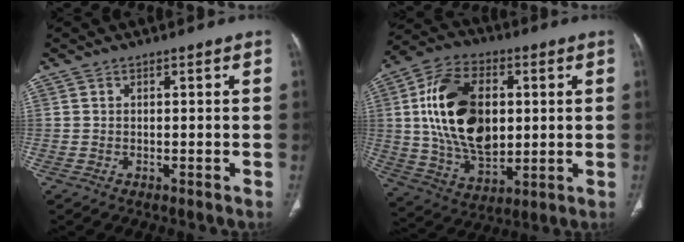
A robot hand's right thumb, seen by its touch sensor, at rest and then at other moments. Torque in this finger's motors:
{"motor_torque": [2.34, 2.67, 2.03, -0.14, 0.24]}